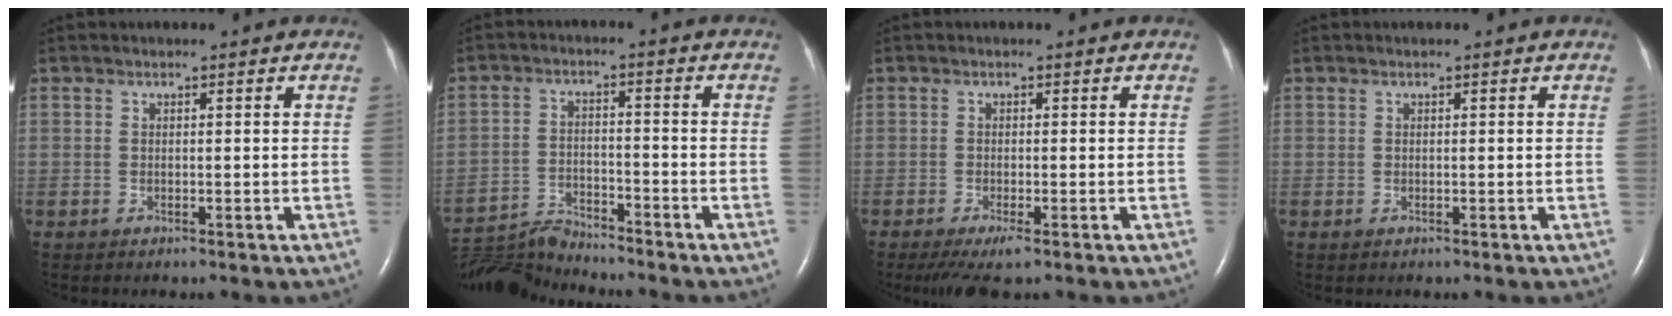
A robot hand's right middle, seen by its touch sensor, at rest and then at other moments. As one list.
[{"total": 6.8, "force": [-6.7, -0.5, -0.6], "torque": [0.001, -0.006, -0.123]}, {"total": 3.8, "force": [-2.3, 0.7, 2.9], "torque": [-0.055, -0.012, -0.039]}, {"total": 0.0}]